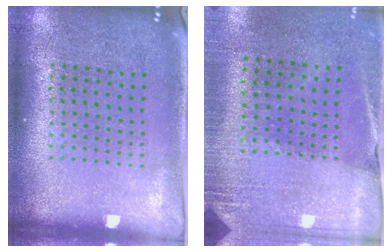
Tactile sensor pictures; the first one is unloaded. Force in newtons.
{"total": 2.6, "press": 2.4, "slide": 1.0}